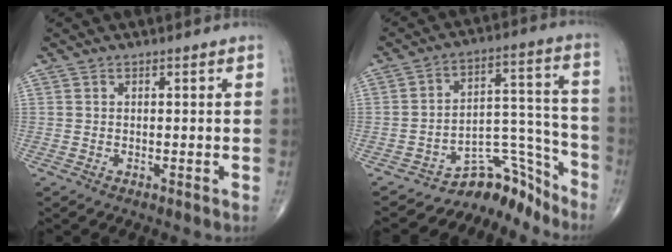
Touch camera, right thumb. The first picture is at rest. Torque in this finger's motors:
{"motor_torque": [0.64, -1.32, 0.24, -0.71, -0.01]}